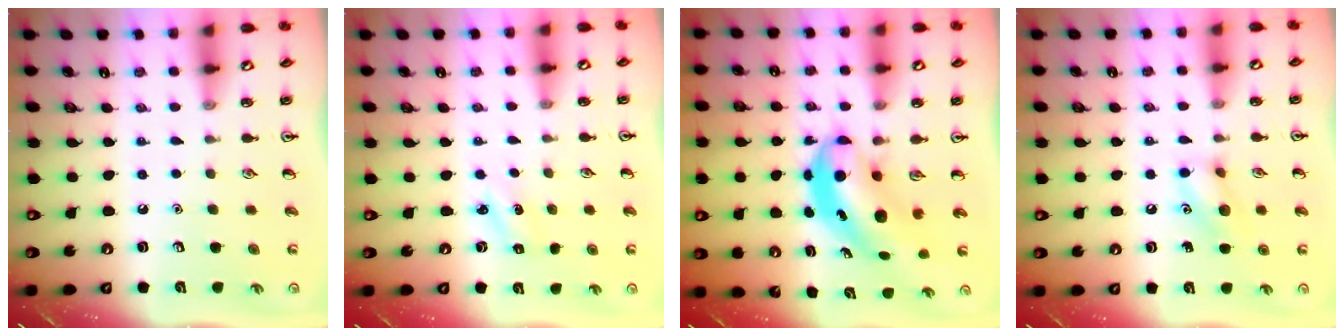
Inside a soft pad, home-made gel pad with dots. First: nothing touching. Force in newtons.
{"total": 1.6, "press": 1.5, "slide": 0.6}
{"total": 6.4, "press": 6.2, "slide": 1.6}
{"total": 9.2, "press": 9.2, "slide": 1.1}